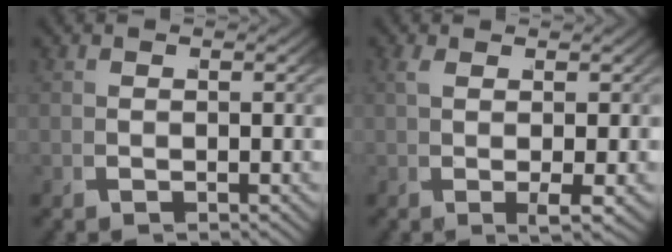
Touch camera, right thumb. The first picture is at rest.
{"total": 1.8, "force": [0.2, 0.2, 1.8], "torque": [-0.029, 0.003, 0.007]}